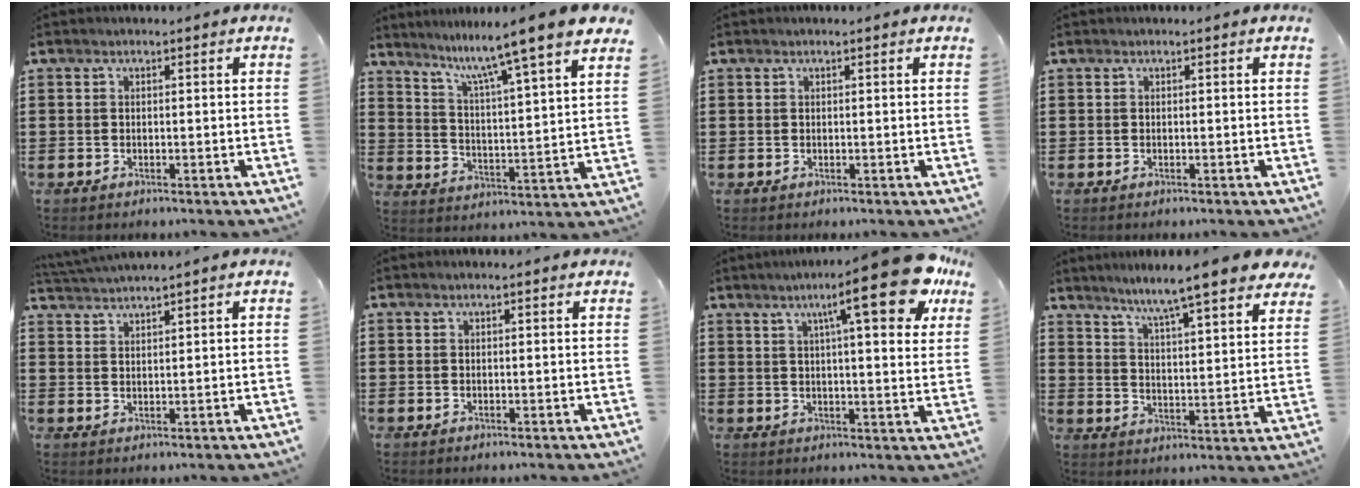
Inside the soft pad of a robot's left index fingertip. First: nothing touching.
{"total": 7.5, "force": [6.4, -1.5, 3.6], "torque": [-0.088, -0.059, 0.094]}
{"total": 0.0}
{"total": 0.0}
{"total": 2.1, "force": [2.0, -0.5, 0.1], "torque": [-0.008, -0.001, 0.039]}
{"total": 0.0}
{"total": 13.6, "force": [8.2, 1.9, 10.7], "torque": [-0.163, -0.026, 0.123]}
{"total": 6.8, "force": [6.0, -0.9, 3.1], "torque": [-0.078, -0.045, 0.092]}